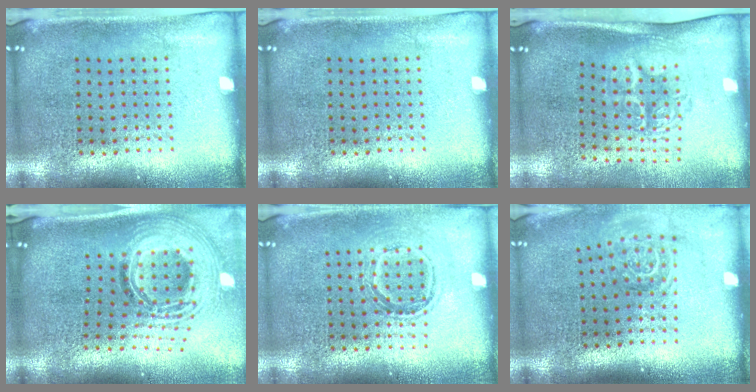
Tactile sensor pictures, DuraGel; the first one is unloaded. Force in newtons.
{"total": 0.0}
{"total": 1.7, "press": 1.3, "slide": 1.2}
{"total": 2.4, "press": 1.8, "slide": 1.6}
{"total": 1.2, "press": 1.0, "slide": 0.6}
{"total": 1.6, "press": 1.1, "slide": 1.1}